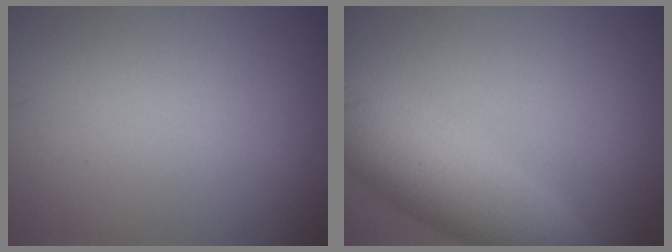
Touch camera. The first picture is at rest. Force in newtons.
{"total": 6.6, "press": 6.6, "slide": 0.1}